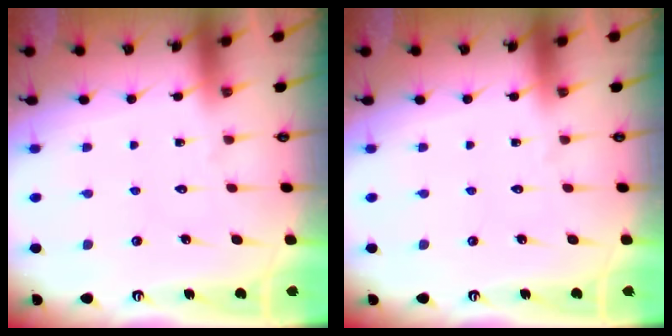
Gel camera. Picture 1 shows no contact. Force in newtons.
{"total": 0.0}